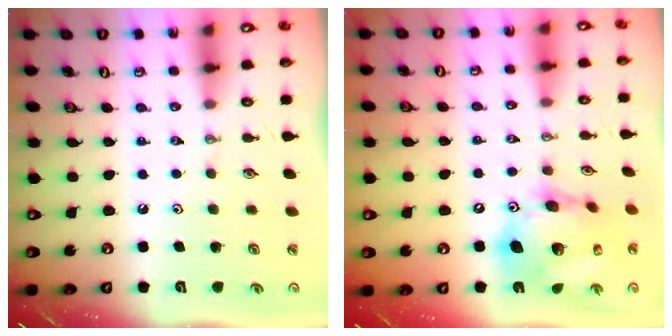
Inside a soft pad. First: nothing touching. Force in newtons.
{"total": 19.7, "press": 19.6, "slide": 2.3}